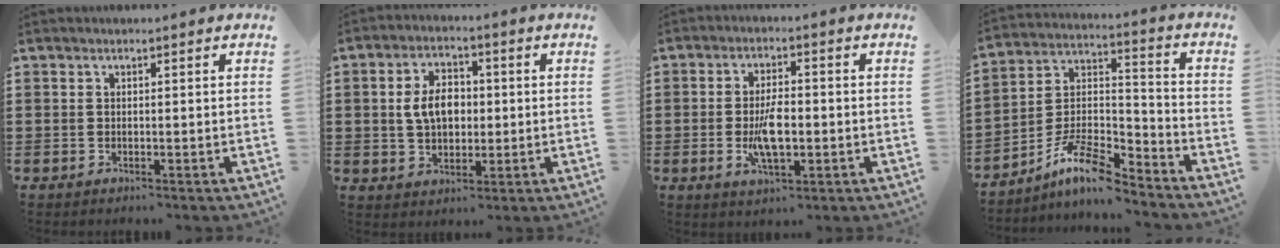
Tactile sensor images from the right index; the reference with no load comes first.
{"total": 6.4, "force": [0.4, 4.2, 4.8], "torque": [-0.108, 0.009, -0.003]}
{"total": 6.4, "force": [-1.1, 2.7, 5.7], "torque": [-0.119, -0.003, -0.024]}
{"total": 10.2, "force": [-8.2, 2.3, 5.6], "torque": [-0.123, 0.009, -0.161]}